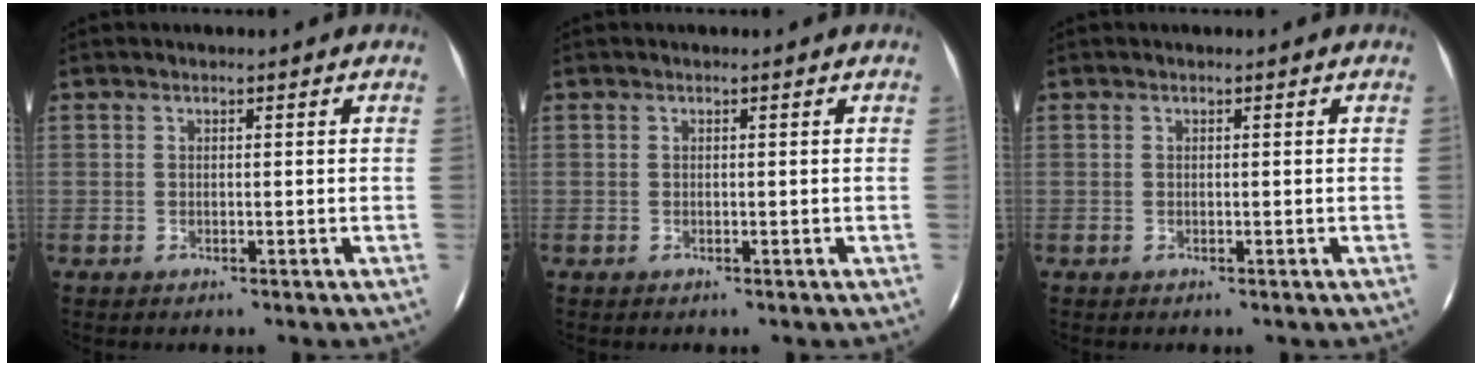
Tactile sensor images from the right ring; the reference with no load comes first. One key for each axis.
{"total": 0.0}
{"total": 0.0}